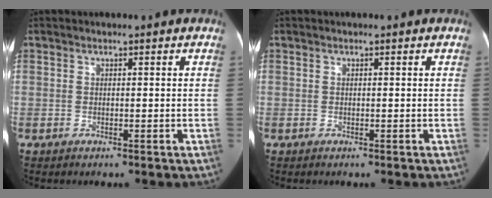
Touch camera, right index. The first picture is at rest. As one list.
[{"total": 0.0}]